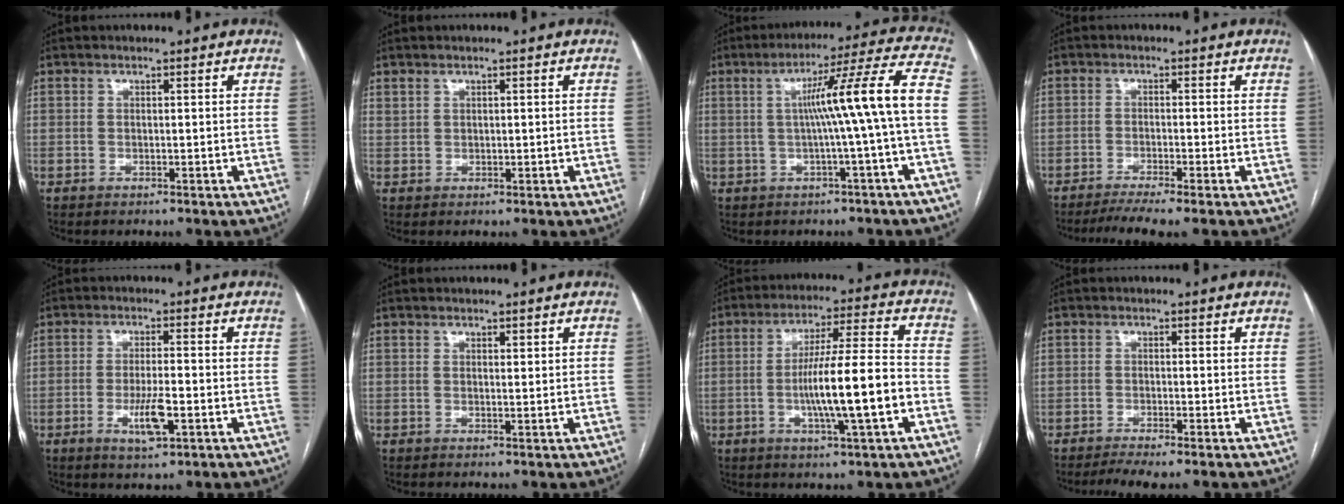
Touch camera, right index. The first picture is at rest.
{"total": 1.2, "force": [0.9, 0.7, 0.4], "torque": [-0.005, 0.003, 0.021]}
{"total": 11.9, "force": [-0.7, -1.8, 11.7], "torque": [-0.164, 0.020, -0.010]}
{"total": 5.8, "force": [-4.6, -0.6, 3.6], "torque": [-0.053, -0.009, -0.074]}
{"total": 5.6, "force": [-1.9, 1.1, 5.1], "torque": [-0.096, -0.007, -0.030]}
{"total": 0.6, "force": [0.4, 0.2, 0.3], "torque": [-0.005, -0.003, 0.005]}
{"total": 13.0, "force": [-3.2, 0.3, 12.6], "torque": [-0.219, 0.005, -0.054]}
{"total": 4.2, "force": [-3.2, -0.1, 2.7], "torque": [-0.043, -0.004, -0.053]}